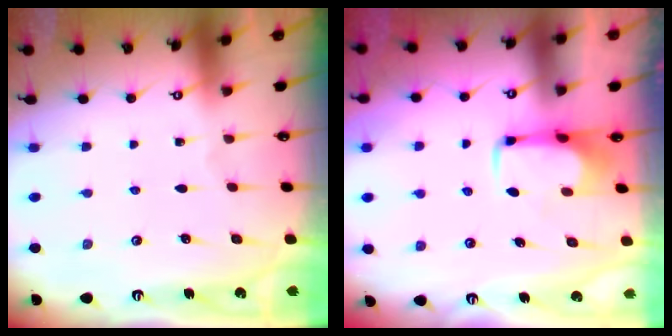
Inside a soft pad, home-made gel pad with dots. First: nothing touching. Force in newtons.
{"total": 1.4, "press": 1.3, "slide": 0.5}